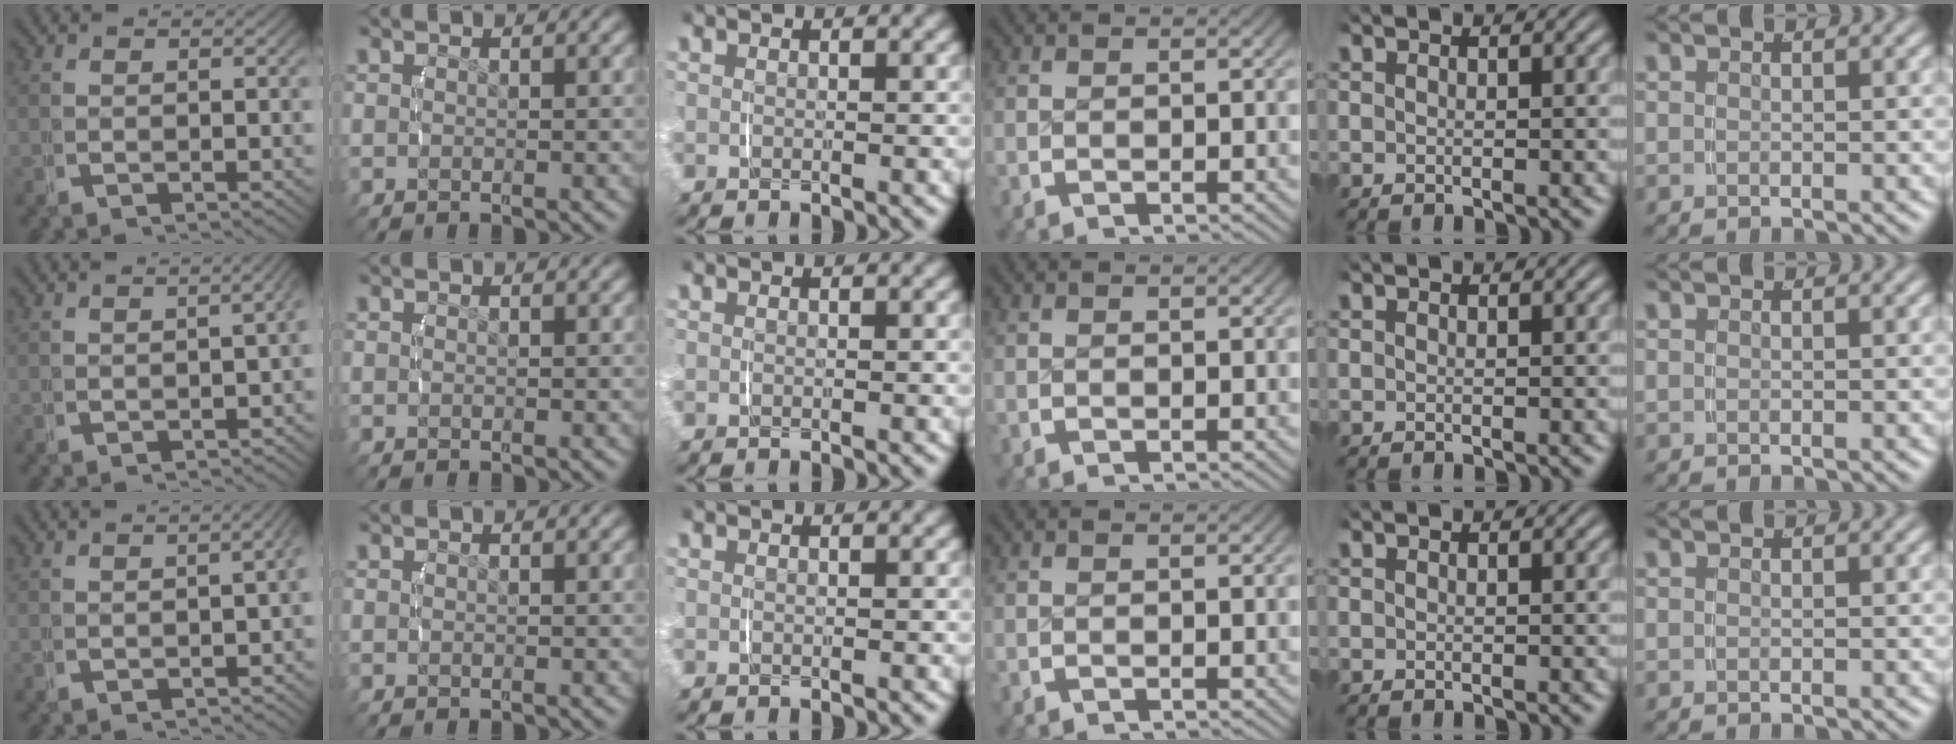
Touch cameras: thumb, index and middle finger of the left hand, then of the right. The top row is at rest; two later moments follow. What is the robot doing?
{"motion": "lift_and_place", "object": "jewelry box"}